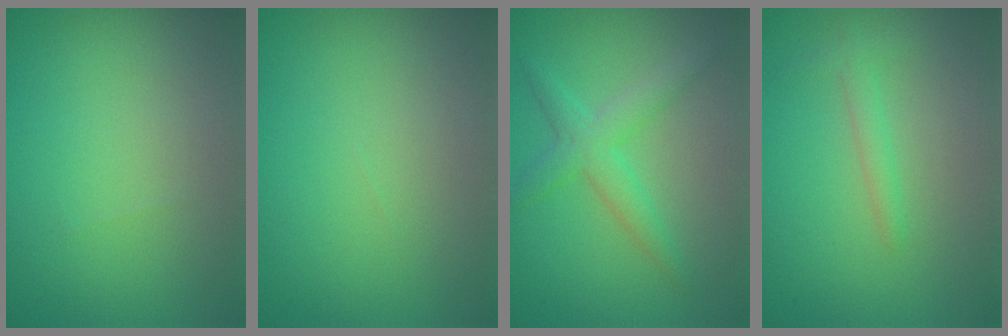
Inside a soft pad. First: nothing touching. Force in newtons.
{"total": 0.0}
{"total": 2.9, "press": 2.9, "slide": 0.1}
{"total": 1.5, "press": 1.5, "slide": 0.1}